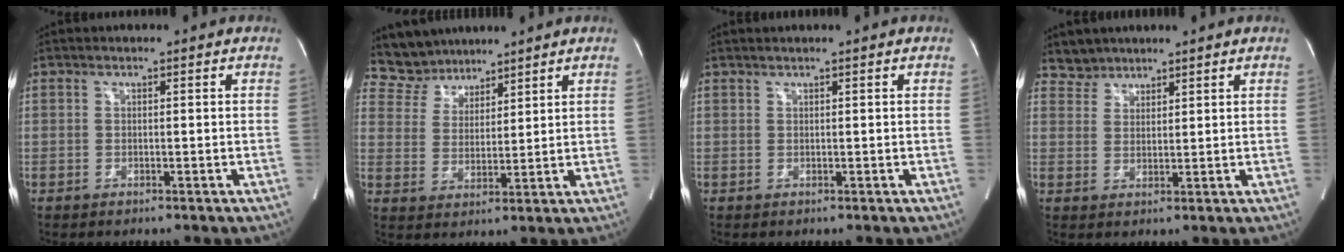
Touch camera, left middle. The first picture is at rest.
{"total": 6.7, "force": [6.1, 2.8, -0.3], "torque": [-0.004, 0.011, 0.126]}
{"total": 0.9, "force": [0.8, -0.2, 0.4], "torque": [-0.011, 0.007, 0.020]}
{"total": 3.1, "force": [2.7, 1.3, -0.5], "torque": [0.012, 0.007, 0.049]}